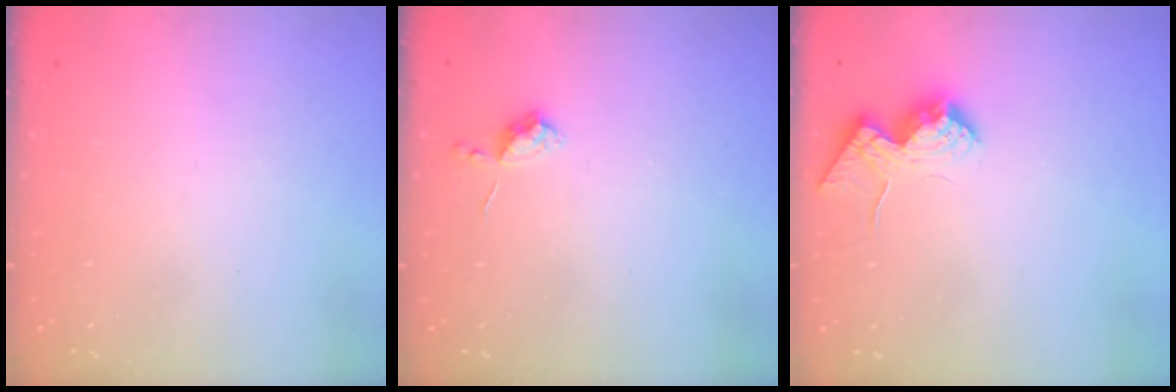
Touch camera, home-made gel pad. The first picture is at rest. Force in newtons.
{"total": 7.0, "press": 6.9, "slide": 0.9}
{"total": 15.9, "press": 15.9, "slide": 0.9}